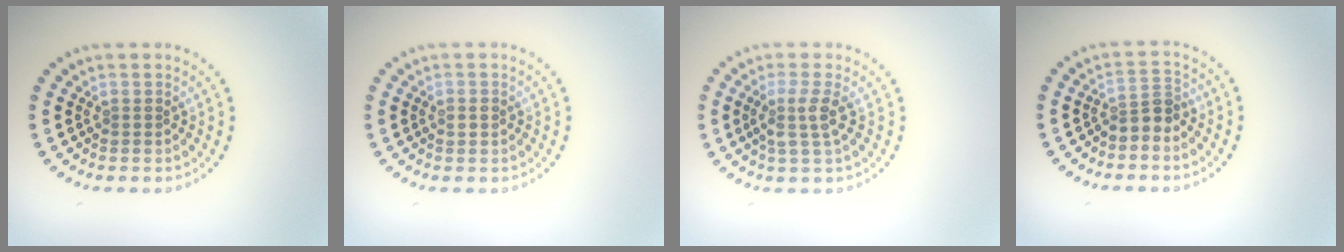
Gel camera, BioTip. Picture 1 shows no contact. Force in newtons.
{"total": 1.2, "press": 1.2, "slide": 0.1}
{"total": 2.3, "press": 1.9, "slide": 1.3}
{"total": 2.2, "press": 1.8, "slide": 1.3}